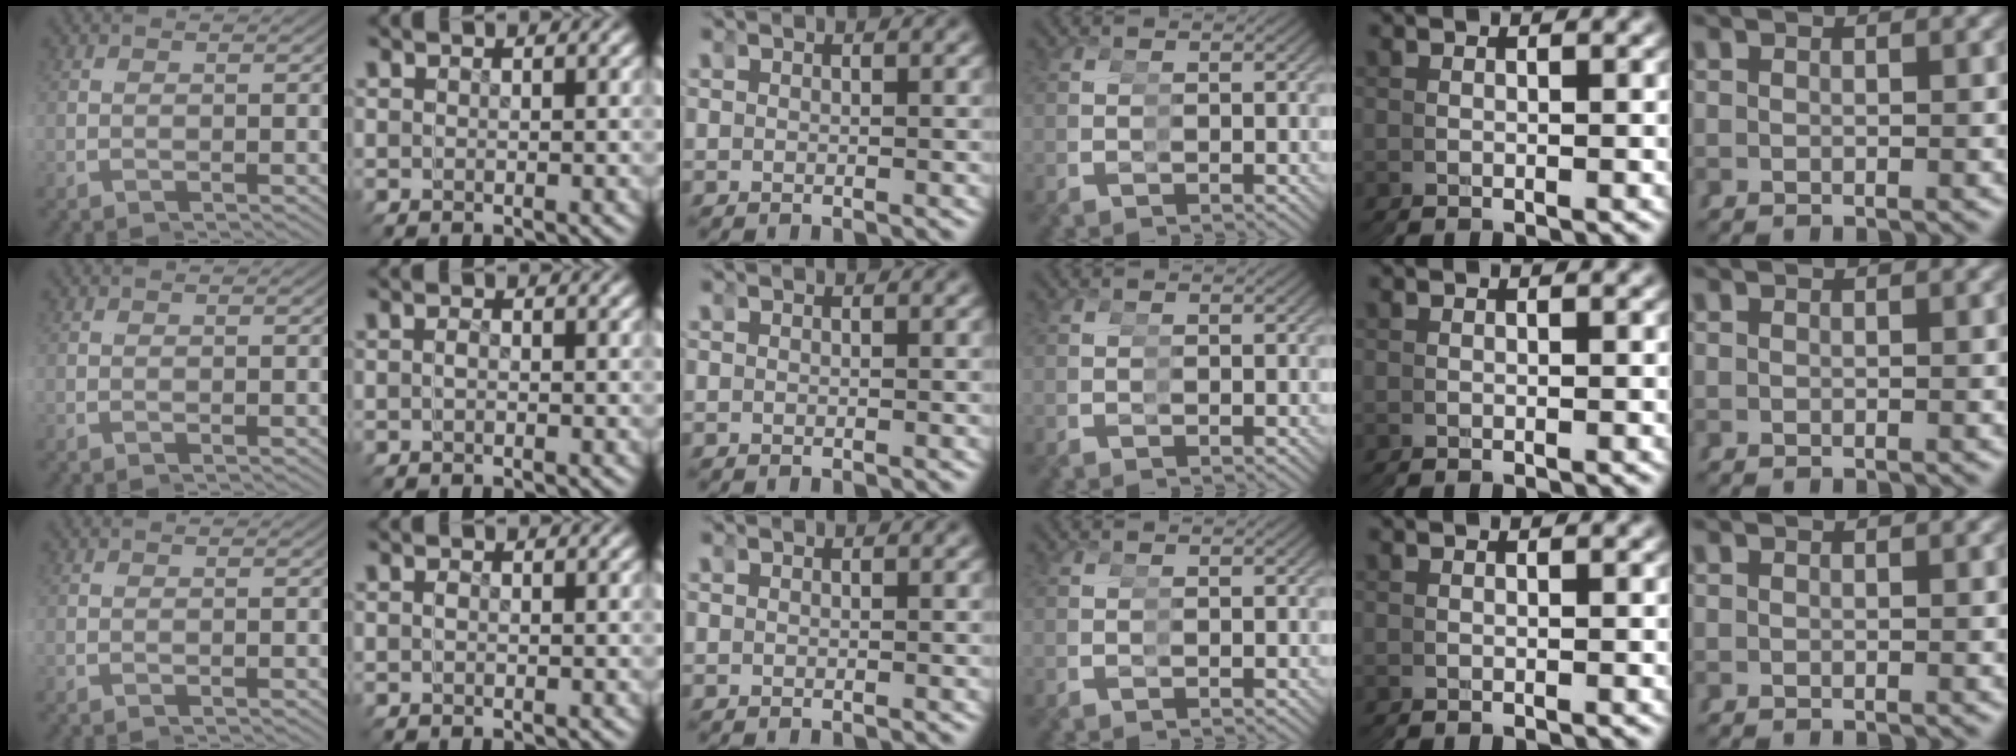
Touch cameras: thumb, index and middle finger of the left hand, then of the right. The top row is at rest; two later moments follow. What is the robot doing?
{"motion": "reach", "object": "condiment"}